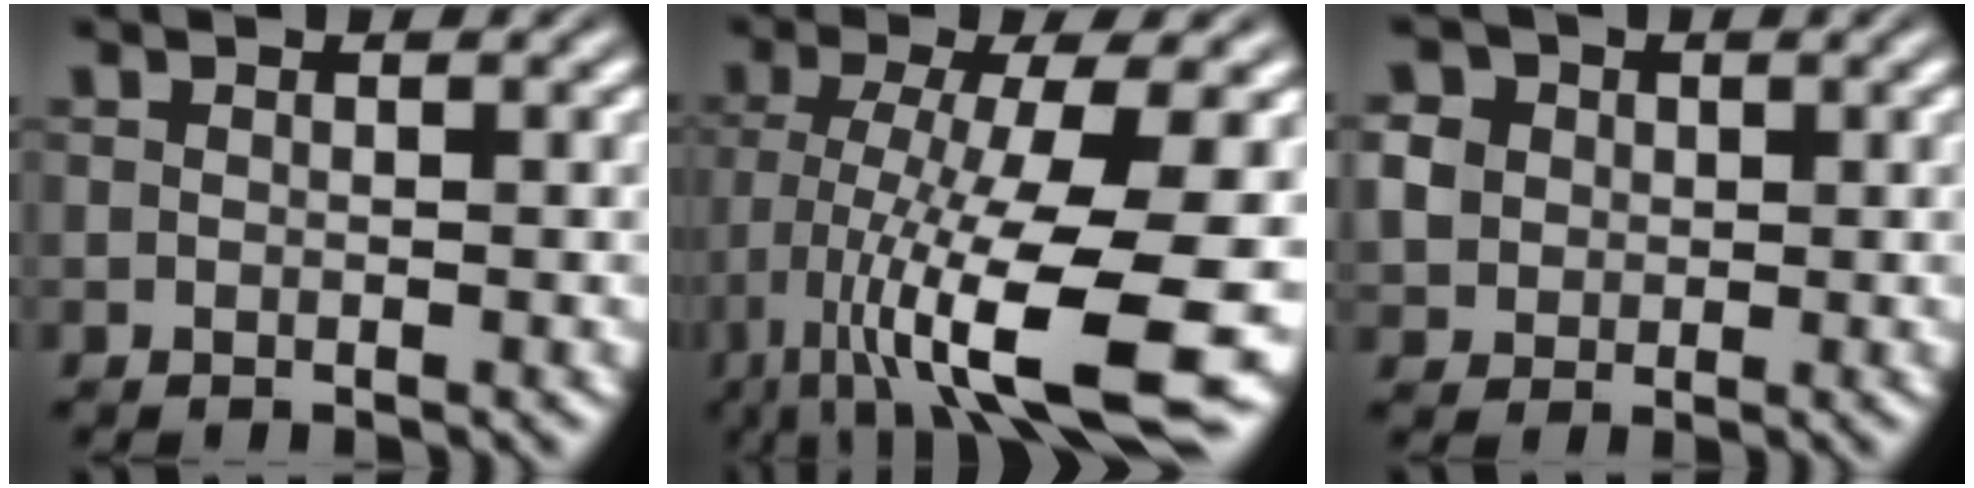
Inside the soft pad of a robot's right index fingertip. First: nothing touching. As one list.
[{"total": 10.2, "force": [-2.4, 2.7, 9.6], "torque": [-0.166, -0.039, -0.012]}, {"total": 4.3, "force": [1.2, 3.6, 2.0], "torque": [-0.045, -0.006, 0.026]}]